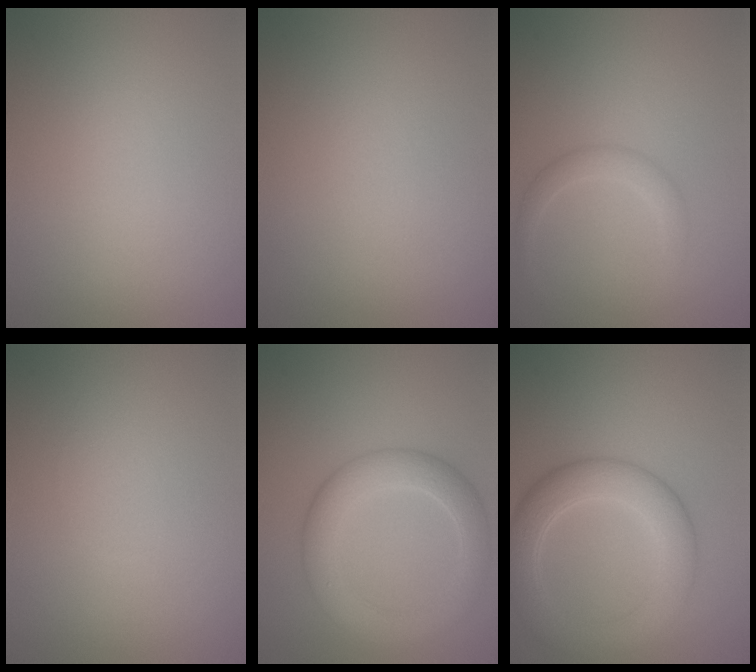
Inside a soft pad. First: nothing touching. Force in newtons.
{"total": 0.0}
{"total": 1.8, "press": 1.8, "slide": 0.1}
{"total": 0.0}
{"total": 5.1, "press": 5.1, "slide": 0.2}
{"total": 5.7, "press": 5.7, "slide": 0.2}